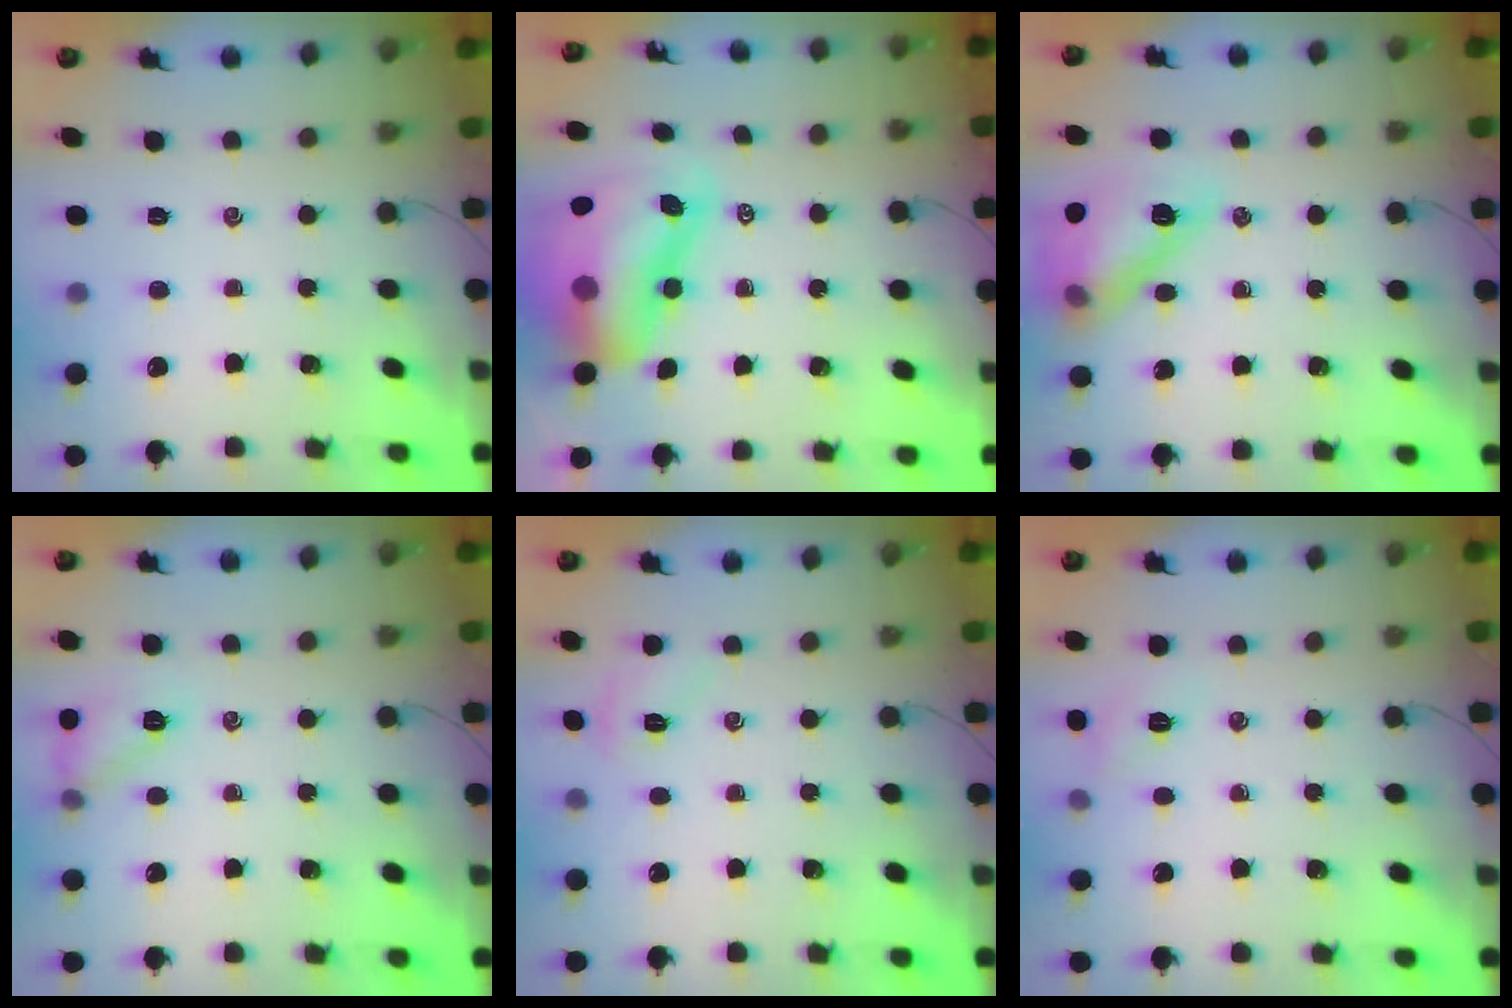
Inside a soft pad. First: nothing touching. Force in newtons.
{"total": 14.7, "press": 14.2, "slide": 3.9}
{"total": 16.9, "press": 16.7, "slide": 2.4}
{"total": 8.7, "press": 8.7, "slide": 1.0}
{"total": 5.4, "press": 5.3, "slide": 1.0}
{"total": 6.1, "press": 5.9, "slide": 1.6}